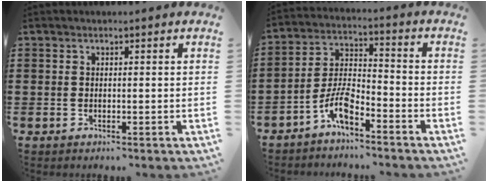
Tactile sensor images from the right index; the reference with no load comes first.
{"total": 6.5, "force": [-4.7, 2.0, 4.1], "torque": [-0.099, -0.001, -0.093]}